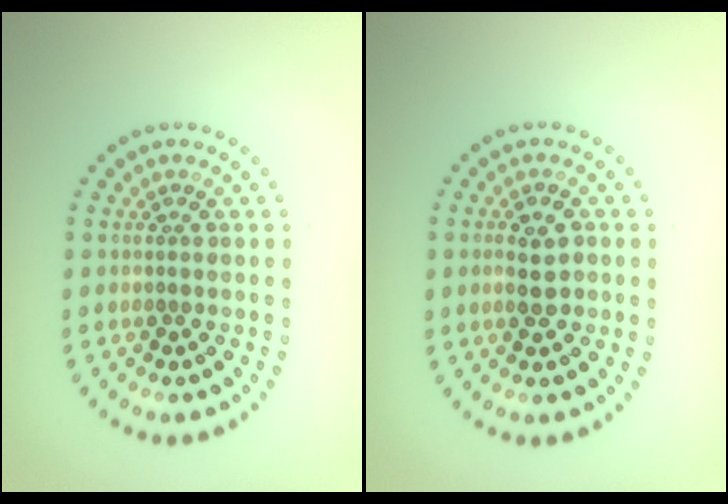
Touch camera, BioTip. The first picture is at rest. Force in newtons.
{"total": 2.6, "press": 2.6, "slide": 0.2}